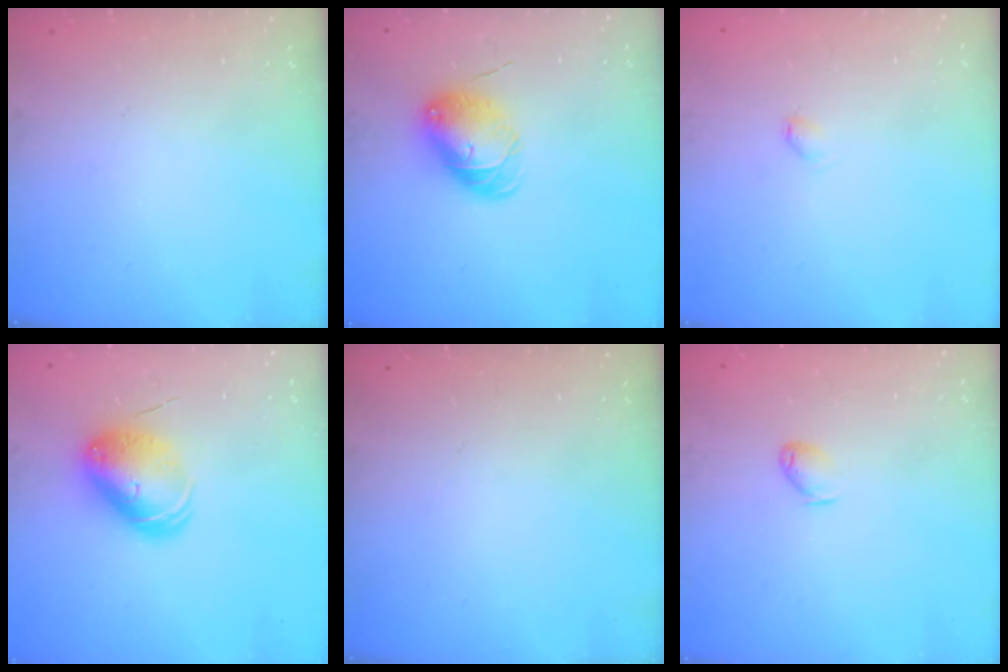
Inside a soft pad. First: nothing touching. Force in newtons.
{"total": 8.5, "press": 8.5, "slide": 0.4}
{"total": 2.7, "press": 2.7, "slide": 0.4}
{"total": 9.7, "press": 9.6, "slide": 1.5}
{"total": 0.0}
{"total": 3.2, "press": 3.2, "slide": 0.6}